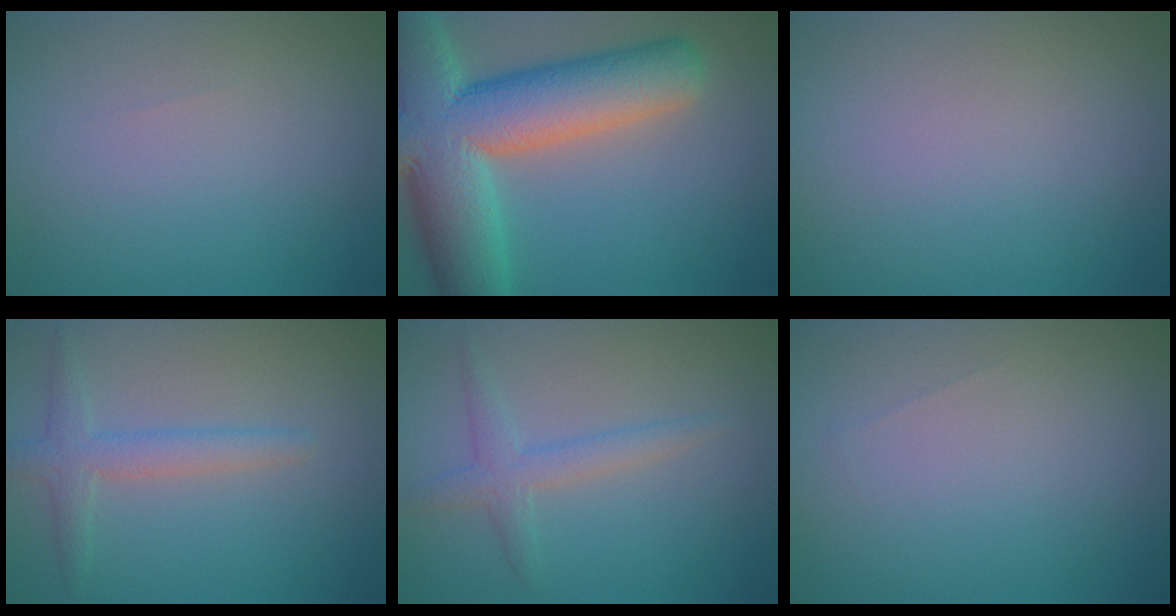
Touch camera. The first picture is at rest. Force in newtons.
{"total": 14.1, "press": 14.1, "slide": 0.9}
{"total": 0.0}
{"total": 2.7, "press": 2.7, "slide": 0.1}
{"total": 2.3, "press": 2.3, "slide": 0.1}
{"total": 0.0}